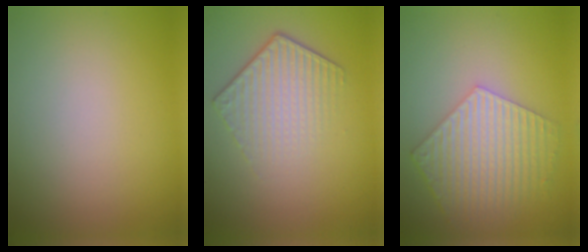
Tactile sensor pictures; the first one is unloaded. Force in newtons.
{"total": 4.4, "press": 3.1, "slide": 3.1}
{"total": 6.1, "press": 4.7, "slide": 3.9}